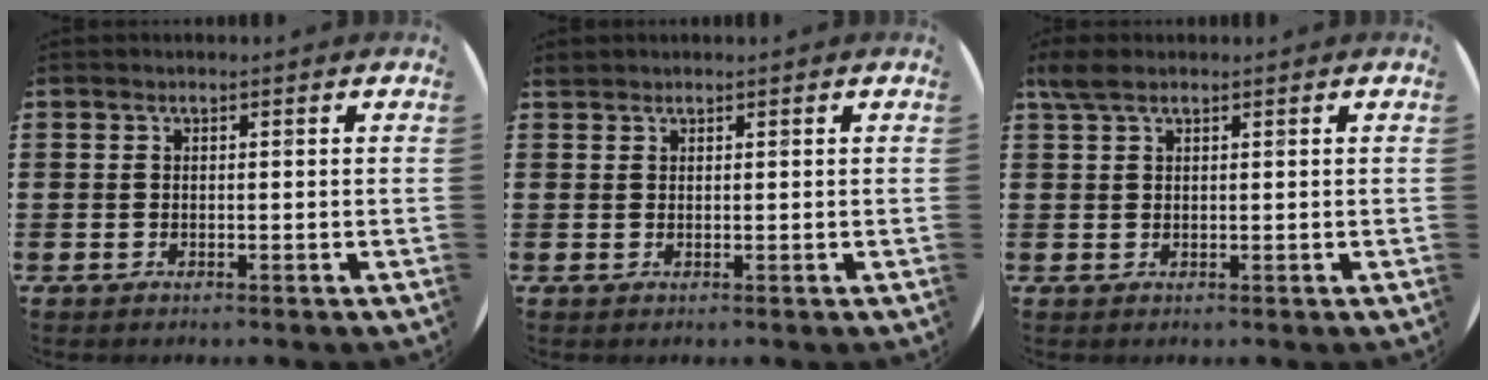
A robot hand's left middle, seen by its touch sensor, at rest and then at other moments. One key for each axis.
{"total": 0.8, "fx": 0.7, "fy": 0.1, "fz": -0.2, "tx": 0.003, "ty": 0.003, "tz": 0.014}
{"total": 2.1, "fx": 1.6, "fy": 0.7, "fz": 1.1, "tx": -0.024, "ty": 0.005, "tz": 0.029}